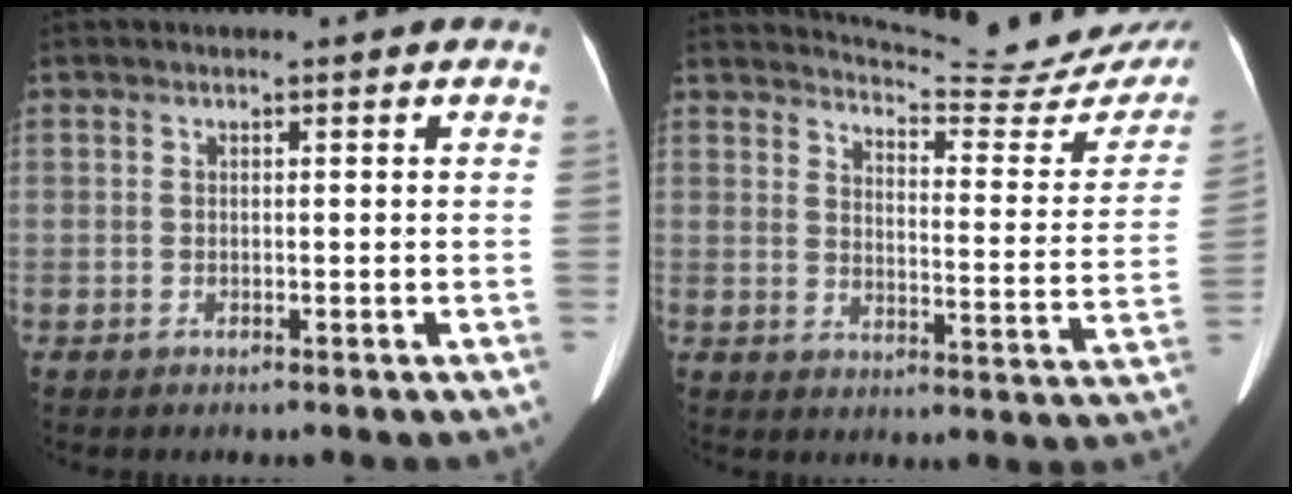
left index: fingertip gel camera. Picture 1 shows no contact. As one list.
[{"total": 19.8, "force": [19.4, 1.6, 3.9], "torque": [-0.054, -0.106, 0.215]}]